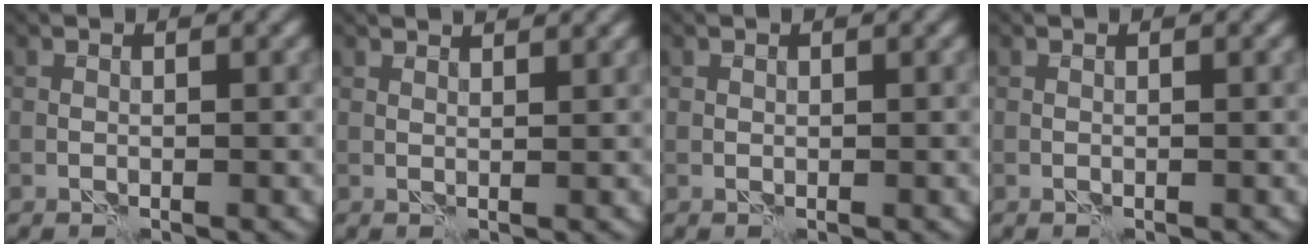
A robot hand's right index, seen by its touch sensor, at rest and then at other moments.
{"total": 2.6, "force": [2.2, 0.6, 1.2], "torque": [-0.012, 0.003, 0.014]}
{"total": 0.0}
{"total": 0.0}